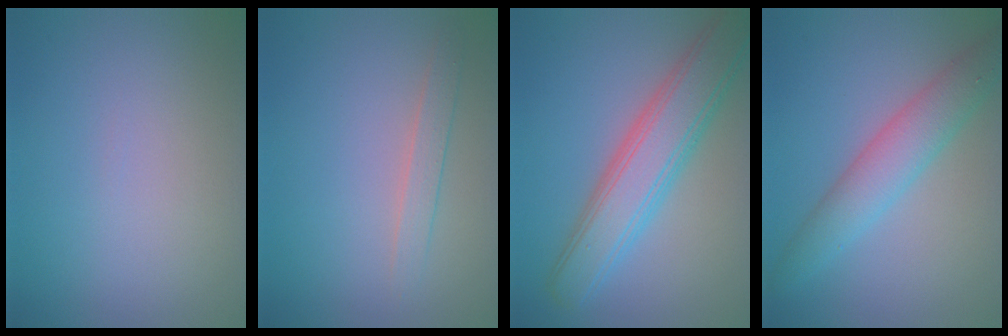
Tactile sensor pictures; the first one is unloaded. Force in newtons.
{"total": 1.6, "press": 1.6, "slide": 0.1}
{"total": 6.5, "press": 6.5, "slide": 0.3}
{"total": 4.4, "press": 4.4, "slide": 0.3}